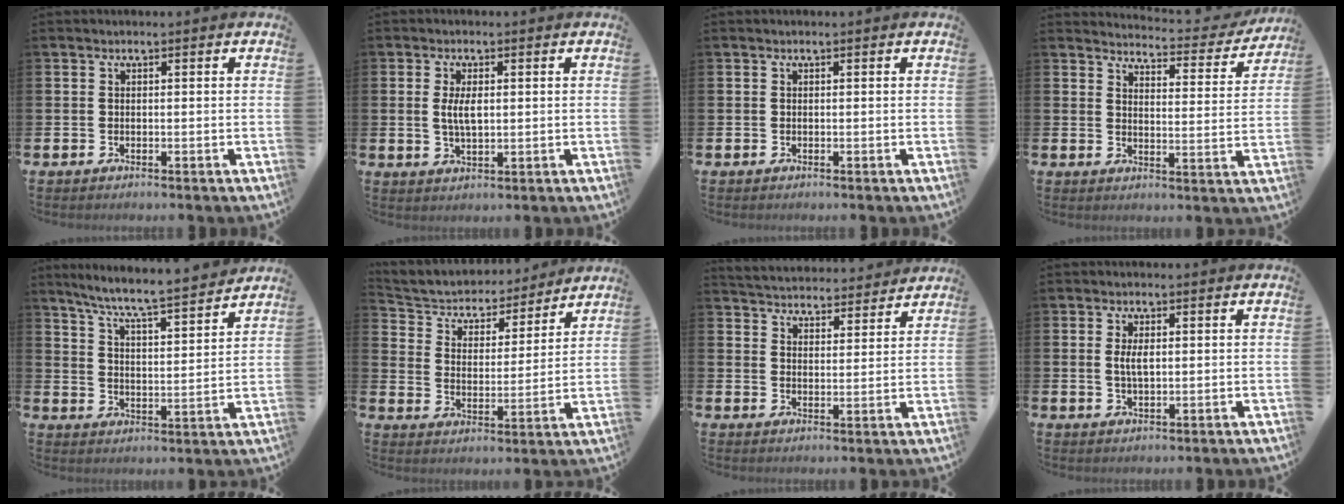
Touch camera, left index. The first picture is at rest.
{"total": 3.6, "force": [0.7, 1.6, 3.1], "torque": [-0.051, 0.002, 0.007]}
{"total": 0.0}
{"total": 3.6, "force": [3.6, 0.6, 0.6], "torque": [-0.017, -0.038, 0.053]}
{"total": 7.5, "force": [7.0, -0.2, 2.6], "torque": [-0.081, -0.054, 0.120]}
{"total": 5.4, "force": [4.9, 2.2, 0.5], "torque": [-0.045, -0.042, 0.081]}
{"total": 4.8, "force": [4.8, 0.8, -0.3], "torque": [-0.011, -0.038, 0.082]}
{"total": 2.8, "force": [0.6, 1.1, 2.4], "torque": [-0.037, 0.000, 0.005]}